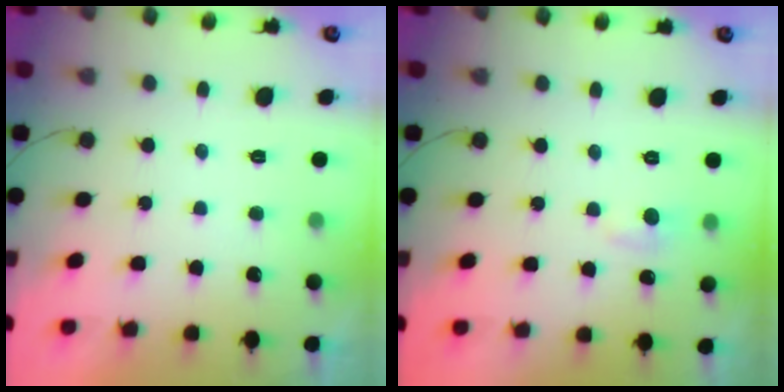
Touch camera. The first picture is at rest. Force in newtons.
{"total": 4.8, "press": 4.7, "slide": 0.6}